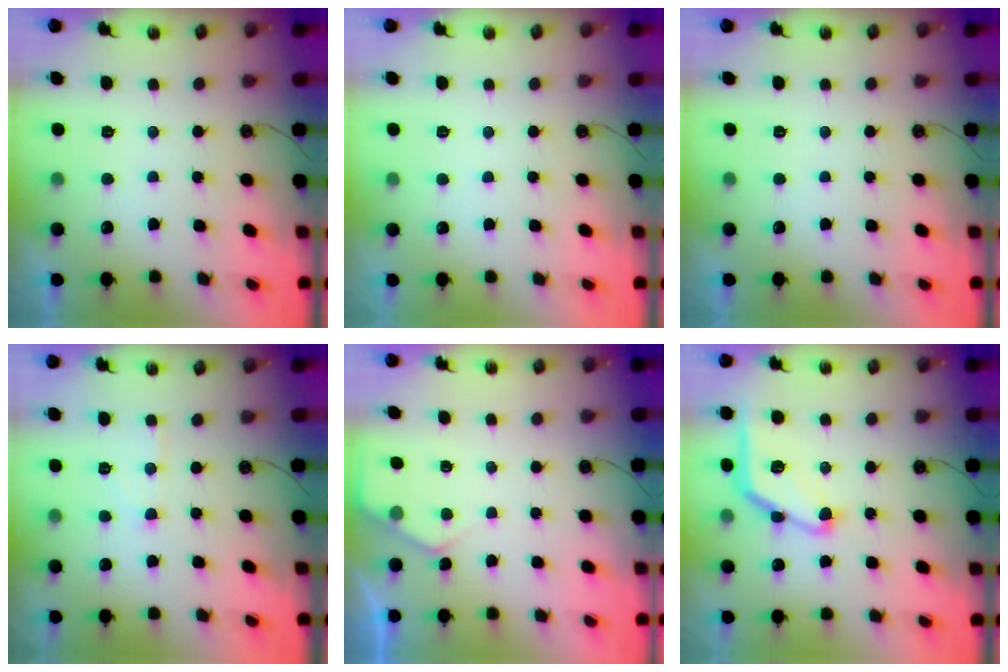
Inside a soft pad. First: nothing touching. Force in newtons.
{"total": 2.0, "press": 1.9, "slide": 0.5}
{"total": 0.0}
{"total": 6.6, "press": 6.6, "slide": 0.6}
{"total": 4.2, "press": 4.2, "slide": 0.4}
{"total": 13.8, "press": 13.8, "slide": 0.4}